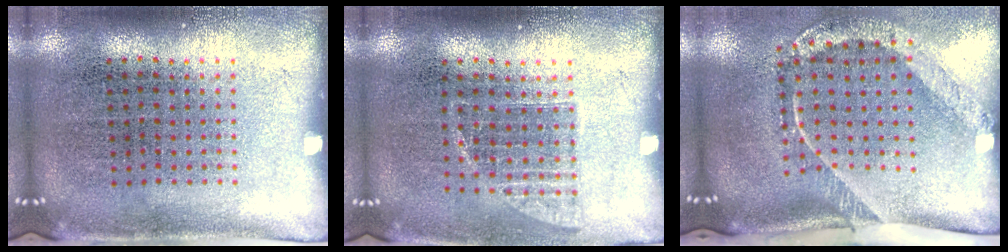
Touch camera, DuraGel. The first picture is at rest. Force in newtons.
{"total": 1.0, "press": 0.8, "slide": 0.6}
{"total": 2.5, "press": 1.6, "slide": 1.9}